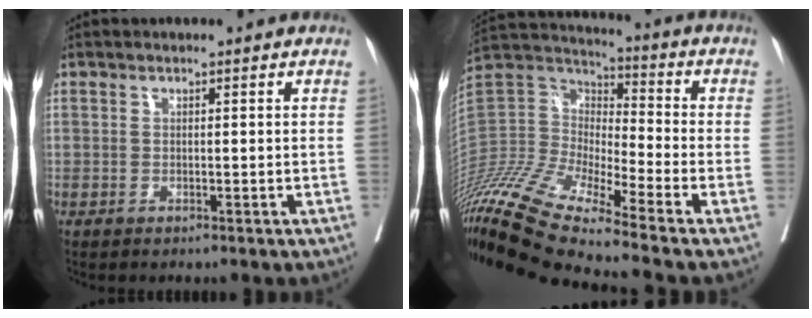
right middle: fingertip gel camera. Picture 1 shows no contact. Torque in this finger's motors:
{"motor_torque": [0.19, -1.95, 1.05, 0.21]}